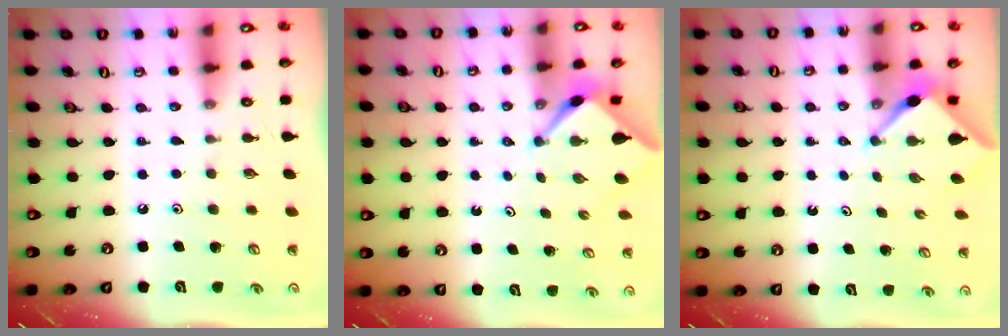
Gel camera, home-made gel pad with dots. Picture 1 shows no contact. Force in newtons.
{"total": 2.5, "press": 2.5, "slide": 0.3}
{"total": 3.9, "press": 3.9, "slide": 0.3}